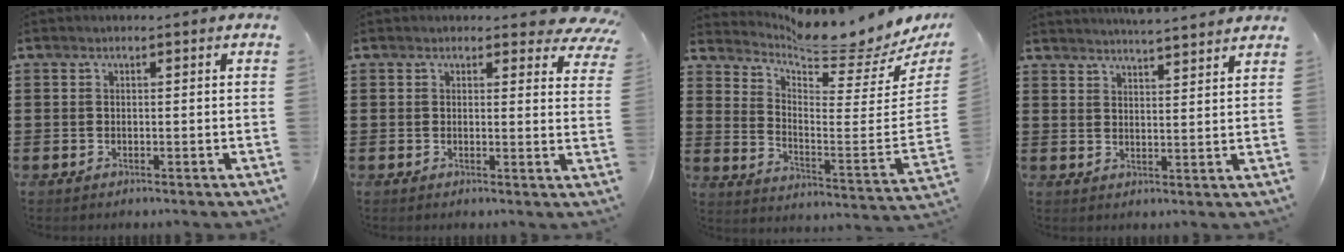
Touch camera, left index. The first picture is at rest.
{"total": 3.2, "force": [2.8, 0.9, 1.3], "torque": [-0.019, -0.013, 0.048]}
{"total": 7.8, "force": [7.7, -0.1, 1.6], "torque": [-0.054, -0.073, 0.128]}
{"total": 4.0, "force": [4.0, -0.5, 0.4], "torque": [-0.019, -0.018, 0.072]}